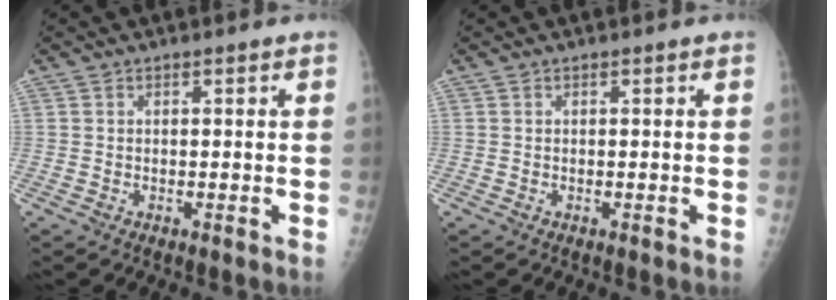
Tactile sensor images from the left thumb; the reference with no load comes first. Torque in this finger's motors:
{"motor_torque": [0.04, 0.04, -0.01, 0.01, 0.00]}